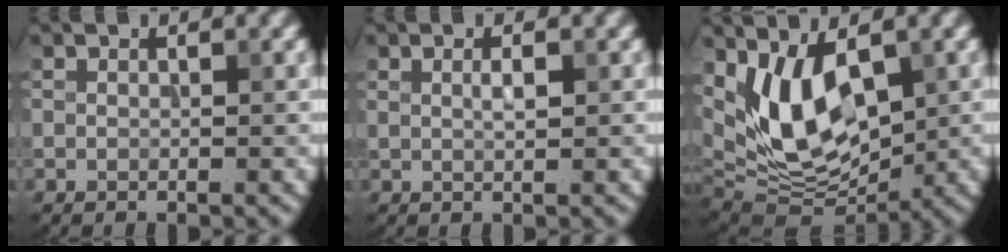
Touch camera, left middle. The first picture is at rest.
{"total": 1.1, "force": [0.4, 0.3, 1.1], "torque": [-0.021, 0.002, 0.006]}
{"total": 8.5, "force": [2.0, 4.4, 6.9], "torque": [-0.133, -0.014, 0.037]}